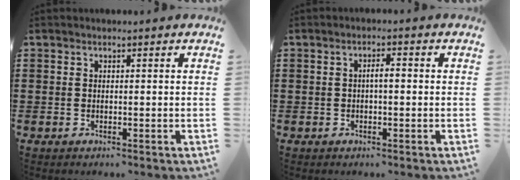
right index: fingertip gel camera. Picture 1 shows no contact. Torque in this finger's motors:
{"motor_torque": [0.46, -0.37, 0.09, 0.05]}